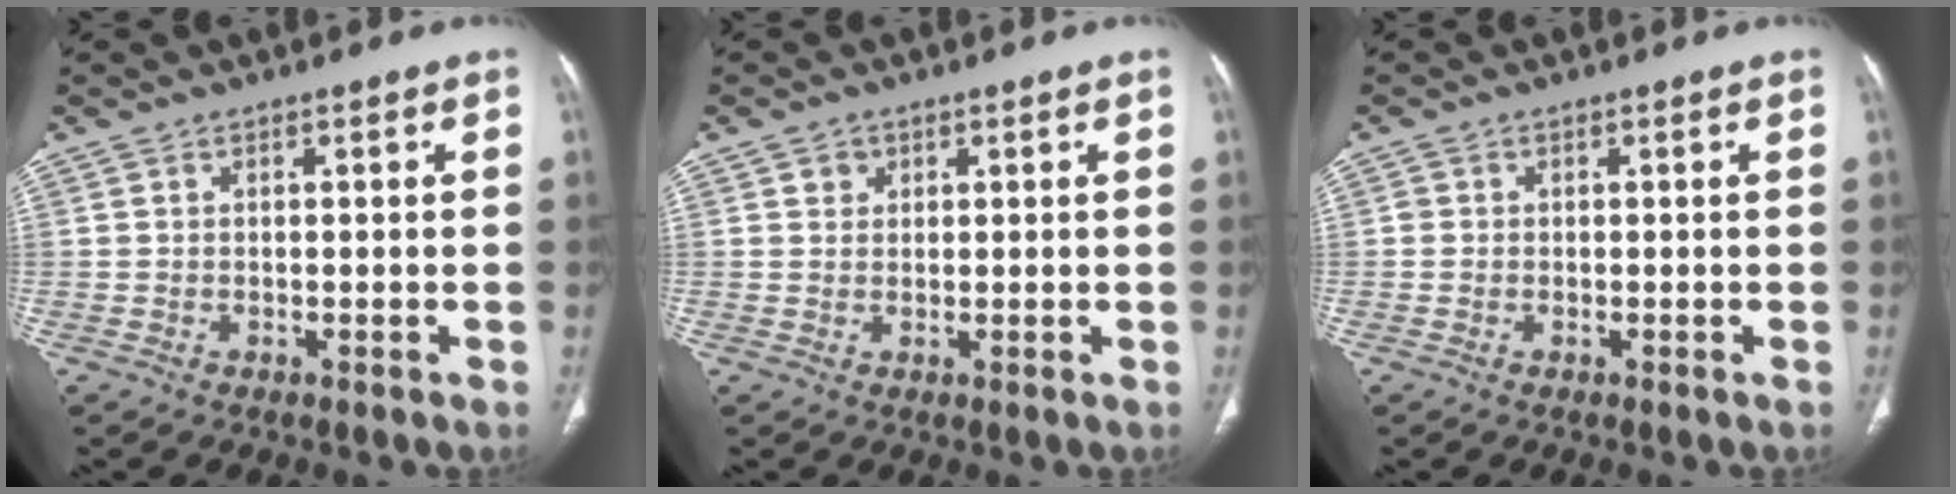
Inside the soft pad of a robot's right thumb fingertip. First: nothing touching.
{"total": 1.9, "force": [0.9, 1.6, 0.4], "torque": [0.007, -0.003, 0.010]}
{"total": 0.7, "force": [0.0, 0.7, 0.1], "torque": [0.001, 0.003, -0.001]}